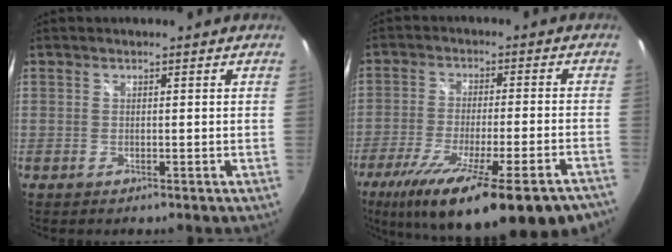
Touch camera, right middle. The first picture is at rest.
{"total": 25.3, "force": [-17.8, 4.8, 17.3], "torque": [-0.296, -0.082, -0.265]}